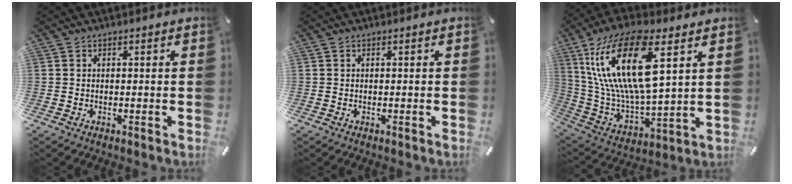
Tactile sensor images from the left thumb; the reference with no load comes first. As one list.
[{"total": 0.0}, {"total": 22.7, "force": [9.3, 8.7, 18.8], "torque": [-0.394, -0.028, 0.147]}]